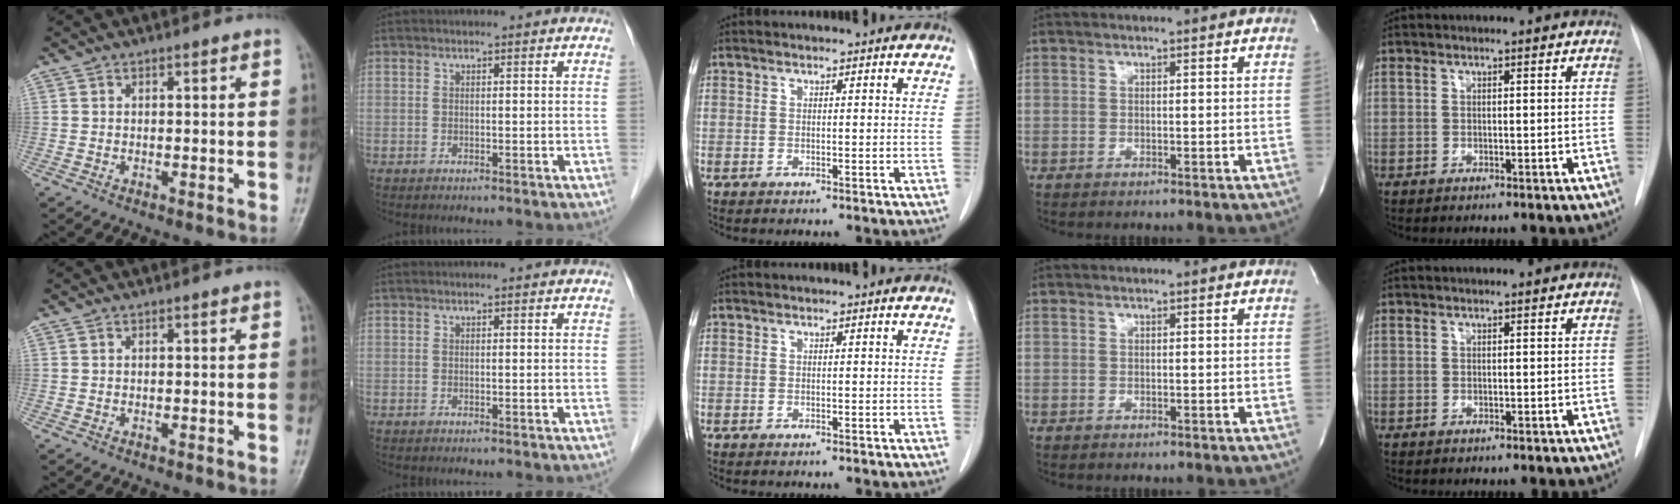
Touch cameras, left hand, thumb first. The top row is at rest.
{}